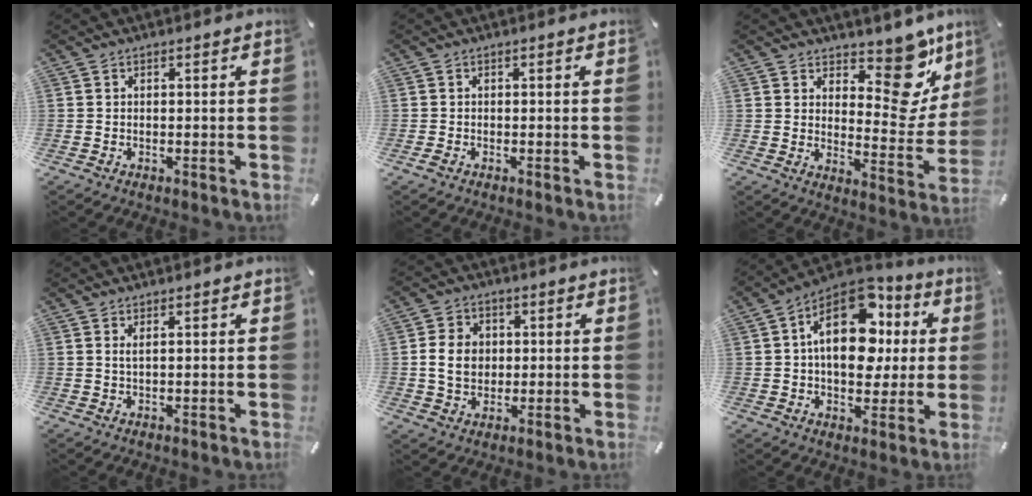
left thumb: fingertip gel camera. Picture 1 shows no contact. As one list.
[{"total": 0.5, "force": [-0.4, 0.3, 0.3], "torque": [-0.005, -0.002, -0.007]}, {"total": 14.6, "force": [9.6, 7.9, 7.7], "torque": [-0.071, -0.093, 0.164]}, {"total": 1.5, "force": [0.7, 0.3, 1.3], "torque": [-0.027, 0.001, 0.011]}, {"total": 7.7, "force": [0.4, 6.6, 4.0], "torque": [-0.083, 0.007, 0.005]}, {"total": 19.5, "force": [4.6, 12.7, 14.0], "torque": [-0.224, -0.019, 0.079]}]